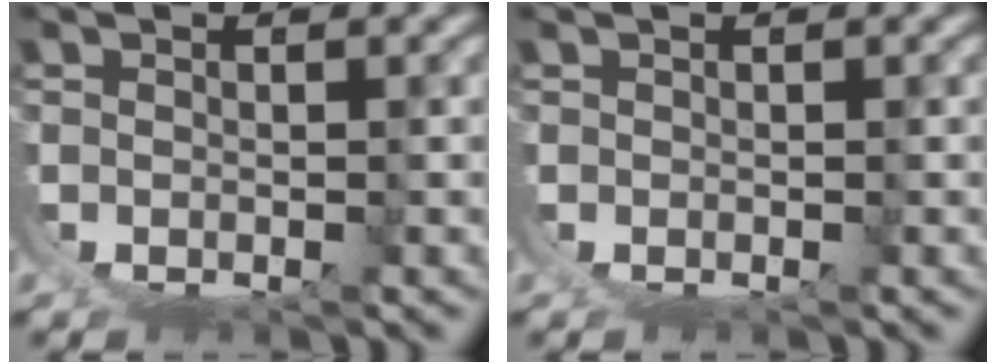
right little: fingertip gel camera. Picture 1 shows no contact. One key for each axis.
{"total": 0.0}